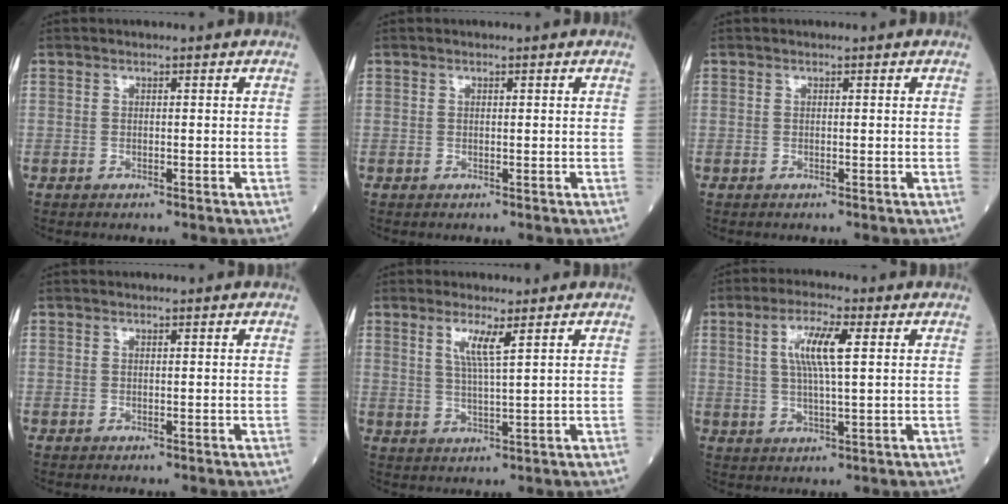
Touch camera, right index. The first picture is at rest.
{"total": 0.0}
{"total": 0.0}
{"total": 0.0}
{"total": 4.1, "force": [2.0, -0.2, 3.5], "torque": [-0.071, -0.006, 0.040]}
{"total": 7.2, "force": [1.9, 0.9, 6.8], "torque": [-0.136, 0.007, 0.037]}